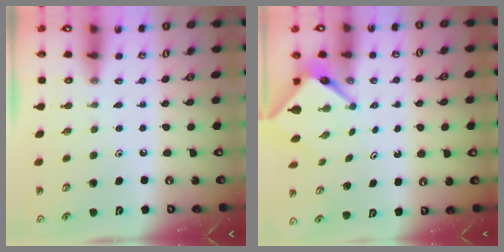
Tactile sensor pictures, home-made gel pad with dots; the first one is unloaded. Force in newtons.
{"total": 5.0, "press": 5.0, "slide": 0.2}